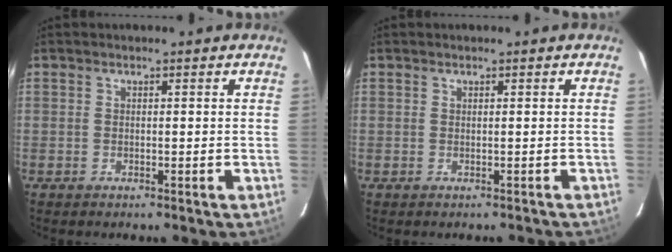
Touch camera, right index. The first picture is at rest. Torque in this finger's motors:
{"motor_torque": [0.03, -0.07, 0.03, 0.00]}